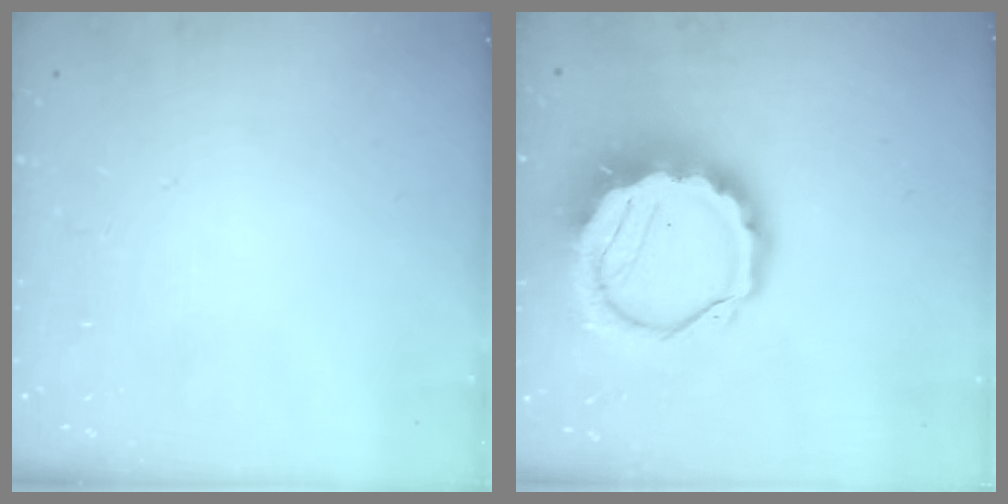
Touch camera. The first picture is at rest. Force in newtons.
{"total": 13.5, "press": 13.2, "slide": 2.8}